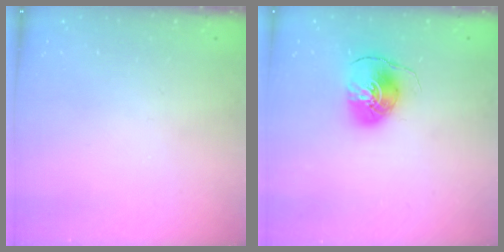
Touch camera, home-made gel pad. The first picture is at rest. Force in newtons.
{"total": 7.7, "press": 7.7, "slide": 0.7}